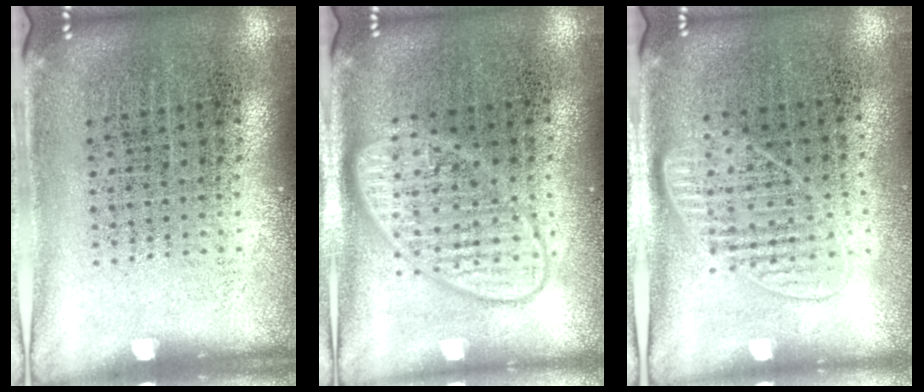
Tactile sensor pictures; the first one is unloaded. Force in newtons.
{"total": 2.9, "press": 2.8, "slide": 0.4}
{"total": 1.3, "press": 1.2, "slide": 0.5}